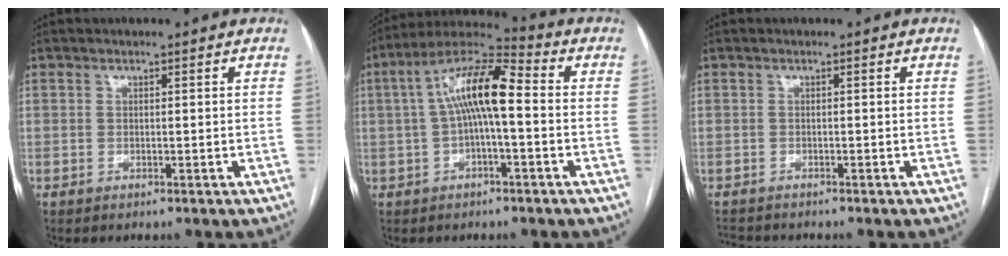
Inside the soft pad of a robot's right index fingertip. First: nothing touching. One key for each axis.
{"total": 11.0, "fx": 0.5, "fy": 2.5, "fz": 10.8, "tx": -0.203, "ty": 0.040, "tz": 0.004}
{"total": 2.5, "fx": -2.4, "fy": 0.5, "fz": 0.3, "tx": -0.005, "ty": -0.011, "tz": -0.039}